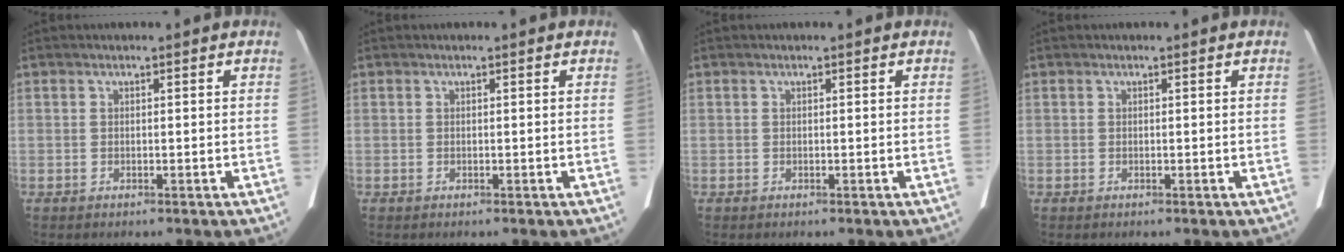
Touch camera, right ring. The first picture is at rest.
{"total": 0.0}
{"total": 0.0}
{"total": 0.0}